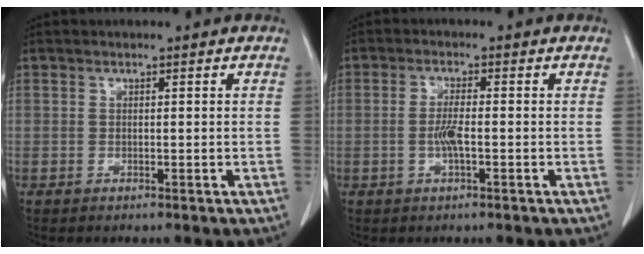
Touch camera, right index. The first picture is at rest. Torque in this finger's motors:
{"motor_torque": [0.66, -0.35, 0.31, 0.08]}